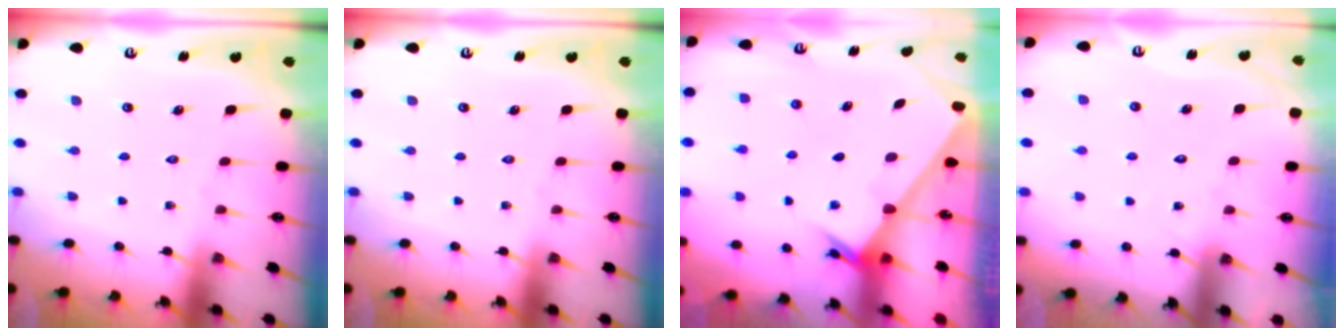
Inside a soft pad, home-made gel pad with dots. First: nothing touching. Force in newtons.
{"total": 0.0}
{"total": 2.3, "press": 2.3, "slide": 0.2}
{"total": 5.8, "press": 5.8, "slide": 0.5}